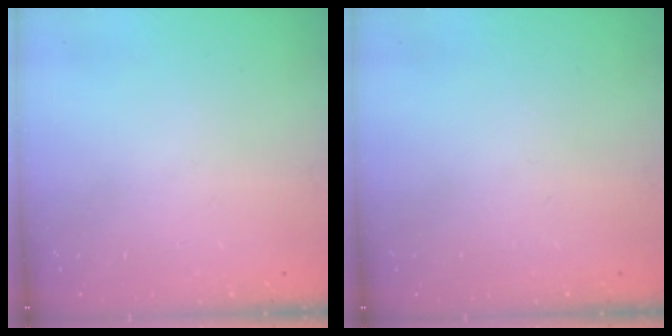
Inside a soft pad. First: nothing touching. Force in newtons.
{"total": 0.0}